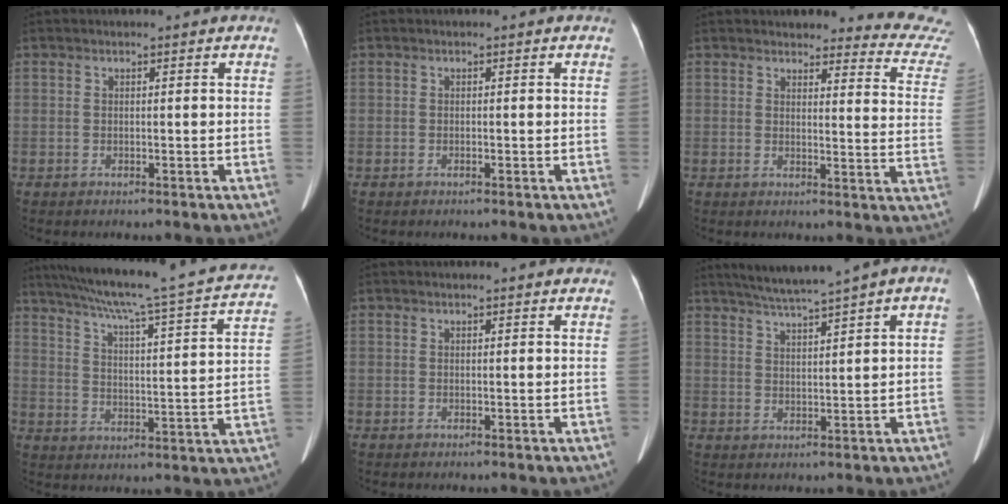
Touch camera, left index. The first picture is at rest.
{"total": 0.0}
{"total": 13.0, "force": [12.9, 1.0, 1.0], "torque": [0.024, -0.099, 0.104]}
{"total": 28.0, "force": [23.8, 1.4, 14.7], "torque": [-0.232, -0.025, 0.304]}
{"total": 2.2, "force": [2.1, 0.2, 0.8], "torque": [-0.012, 0.013, 0.019]}
{"total": 7.6, "force": [5.4, -0.8, 5.3], "torque": [-0.080, 0.018, 0.090]}